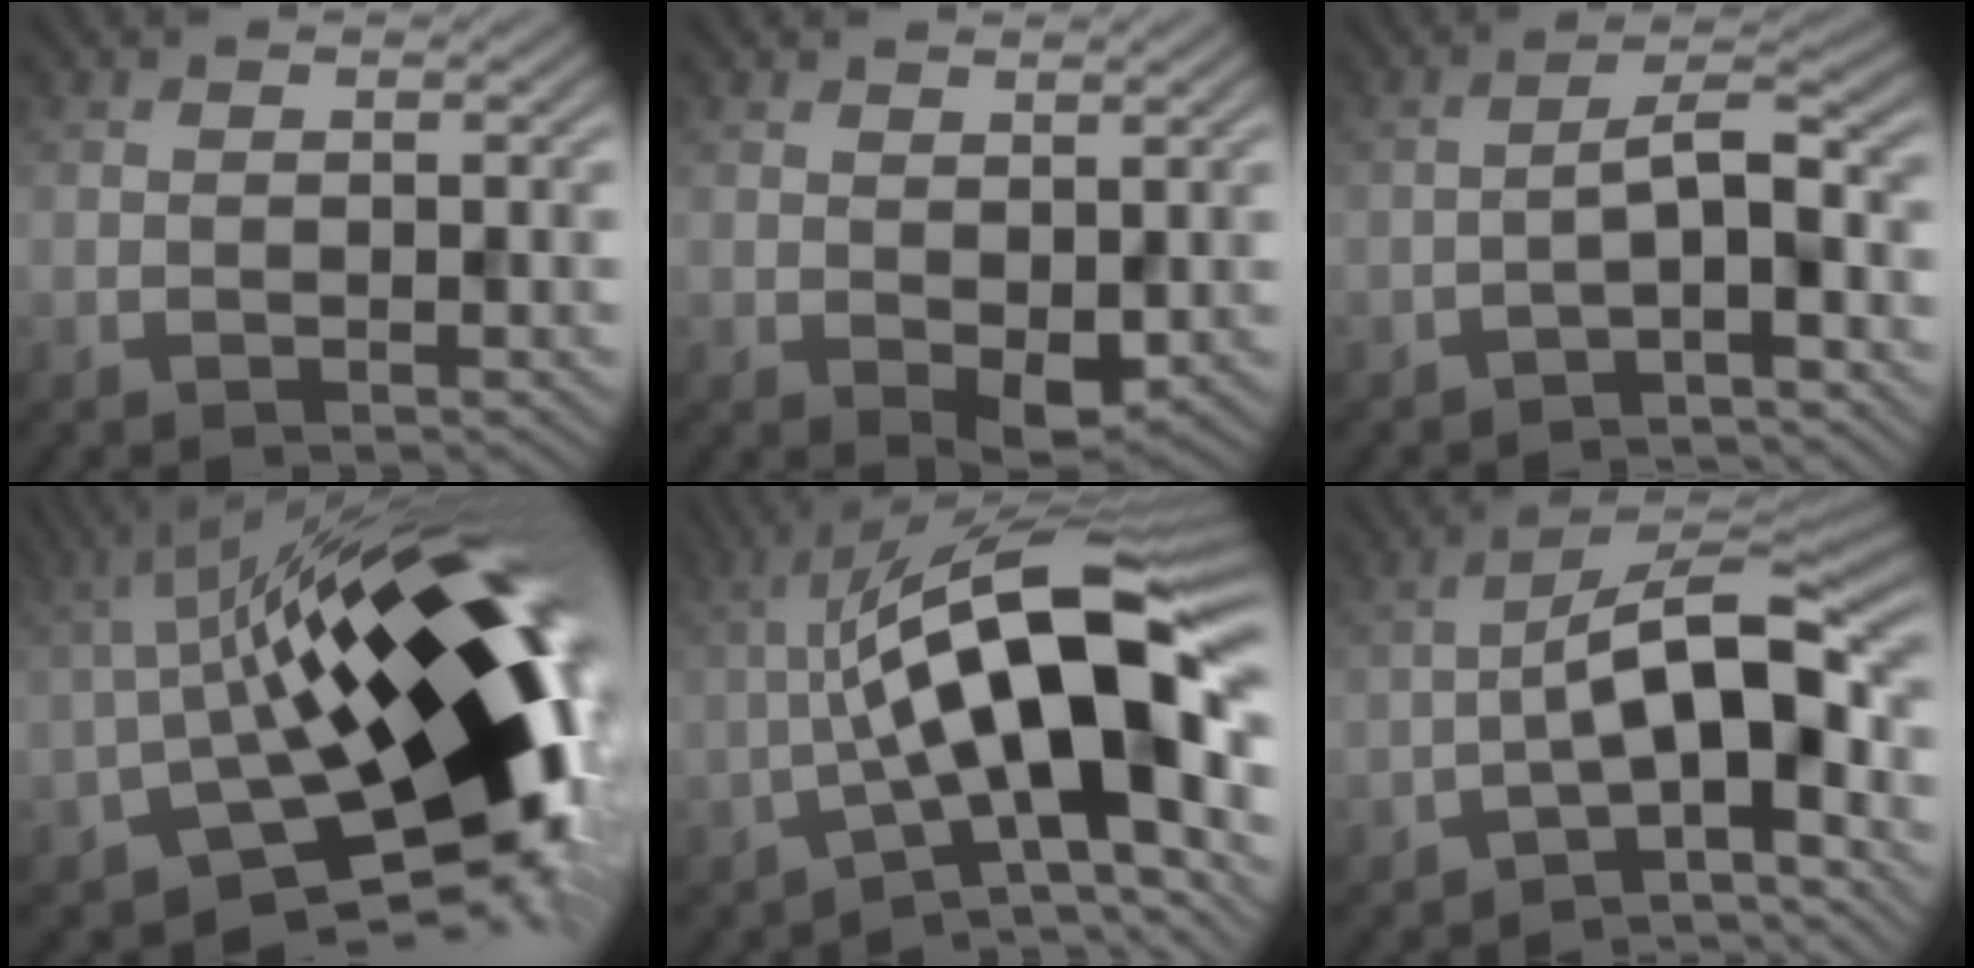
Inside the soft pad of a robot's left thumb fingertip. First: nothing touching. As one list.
[{"total": 2.8, "force": [0.6, 1.7, 2.2], "torque": [-0.040, -0.009, 0.017]}, {"total": 4.1, "force": [-2.5, 0.8, 3.1], "torque": [-0.050, 0.016, -0.050]}, {"total": 20.9, "force": [-4.6, 9.6, 18.0], "torque": [-0.265, -0.007, -0.085]}, {"total": 17.7, "force": [-1.7, 5.9, 16.6], "torque": [-0.252, 0.033, -0.039]}, {"total": 11.2, "force": [-4.7, 3.9, 9.4], "torque": [-0.133, 0.011, -0.087]}]